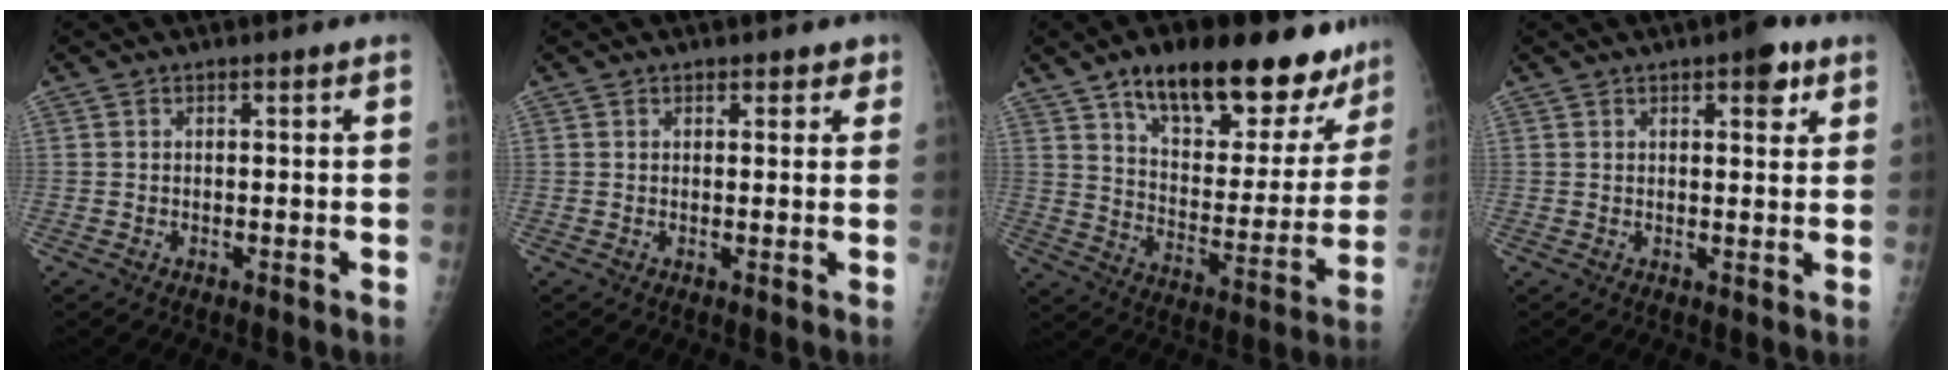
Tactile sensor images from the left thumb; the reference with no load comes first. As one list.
[{"total": 2.0, "force": [1.3, 1.3, 0.7], "torque": [0.015, -0.004, 0.011]}, {"total": 25.5, "force": [17.5, 10.4, 15.4], "torque": [-0.174, -0.062, 0.264]}, {"total": 5.0, "force": [2.7, 2.0, 3.7], "torque": [-0.033, -0.007, 0.029]}]